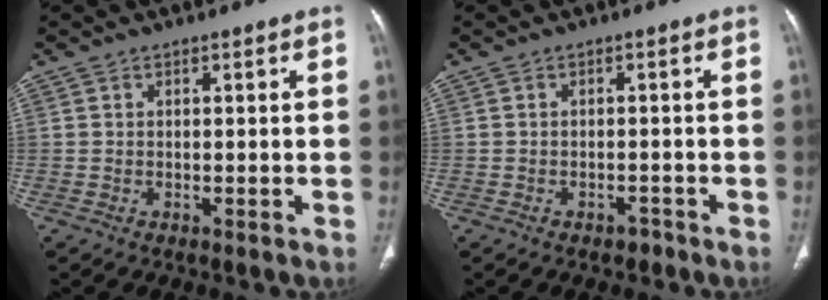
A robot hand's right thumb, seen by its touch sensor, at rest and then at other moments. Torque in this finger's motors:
{"motor_torque": [-0.18, 0.07, -0.23, 0.05, 0.03]}